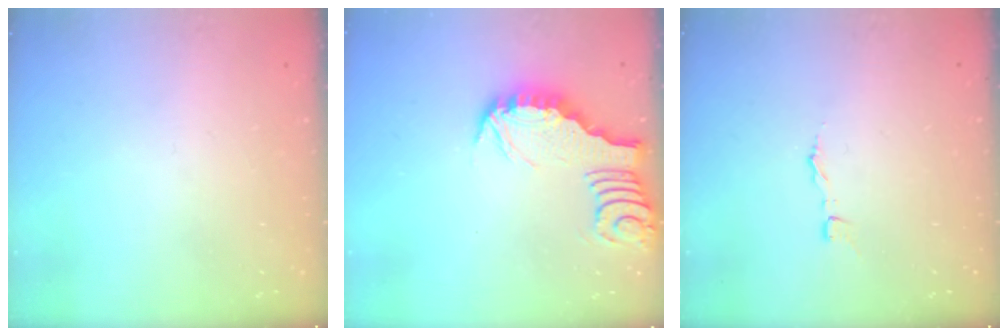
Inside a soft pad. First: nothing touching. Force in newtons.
{"total": 3.3, "press": 3.3, "slide": 0.4}
{"total": 2.9, "press": 2.9, "slide": 0.3}